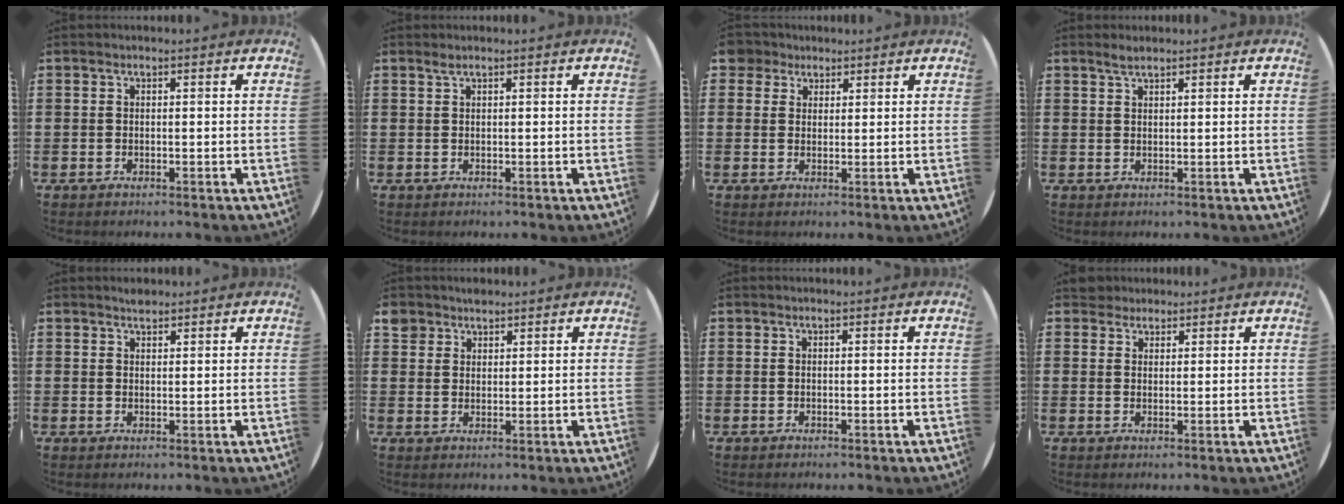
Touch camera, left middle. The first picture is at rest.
{"total": 0.6, "force": [0.4, -0.1, 0.4], "torque": [-0.007, 0.000, 0.008]}
{"total": 3.2, "force": [2.4, 2.0, 0.2], "torque": [0.000, 0.004, 0.044]}
{"total": 1.5, "force": [1.3, 0.3, 0.6], "torque": [-0.013, 0.003, 0.024]}
{"total": 3.9, "force": [3.0, 2.5, -0.1], "torque": [-0.005, 0.002, 0.056]}
{"total": 2.8, "force": [2.3, 1.6, 0.0], "torque": [0.003, 0.003, 0.045]}
{"total": 0.0}
{"total": 2.2, "force": [1.9, 1.0, -0.1], "torque": [0.006, 0.003, 0.038]}